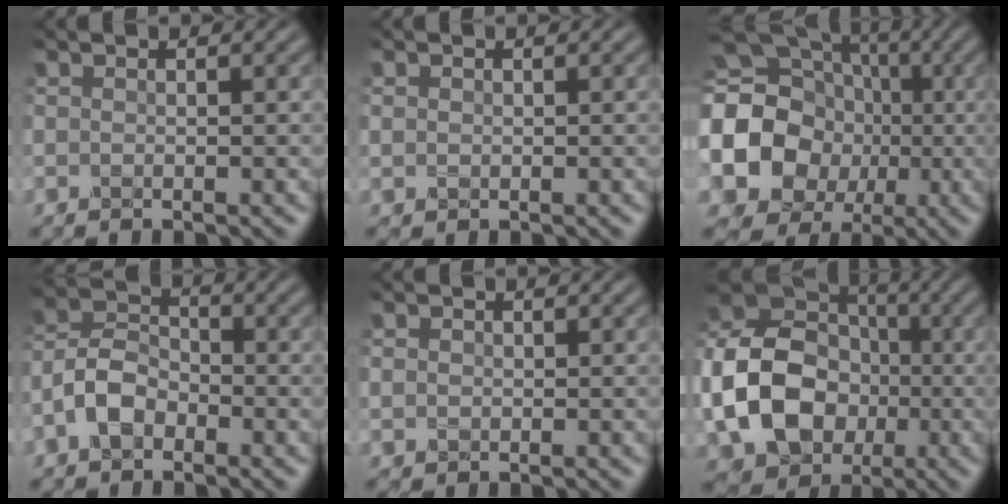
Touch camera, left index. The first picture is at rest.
{"total": 1.8, "force": [0.7, 1.5, 0.6], "torque": [0.005, 0.016, -0.006]}
{"total": 15.6, "force": [-1.1, 13.9, 7.0], "torque": [-0.154, -0.020, -0.043]}
{"total": 4.0, "force": [-2.0, 2.5, 2.4], "torque": [-0.051, 0.012, -0.048]}
{"total": 2.5, "force": [0.9, 2.1, 0.9], "torque": [0.003, 0.023, -0.008]}
{"total": 11.8, "force": [-2.1, 9.1, 7.2], "torque": [-0.140, 0.002, -0.046]}